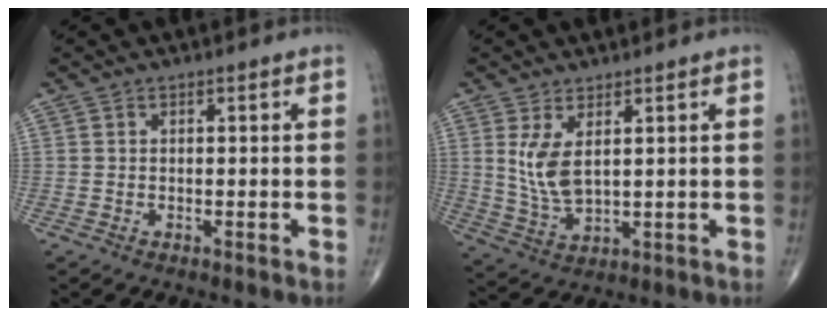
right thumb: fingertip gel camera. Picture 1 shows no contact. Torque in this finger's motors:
{"motor_torque": [-0.45, 0.58, 0.66, 0.20, 0.01]}